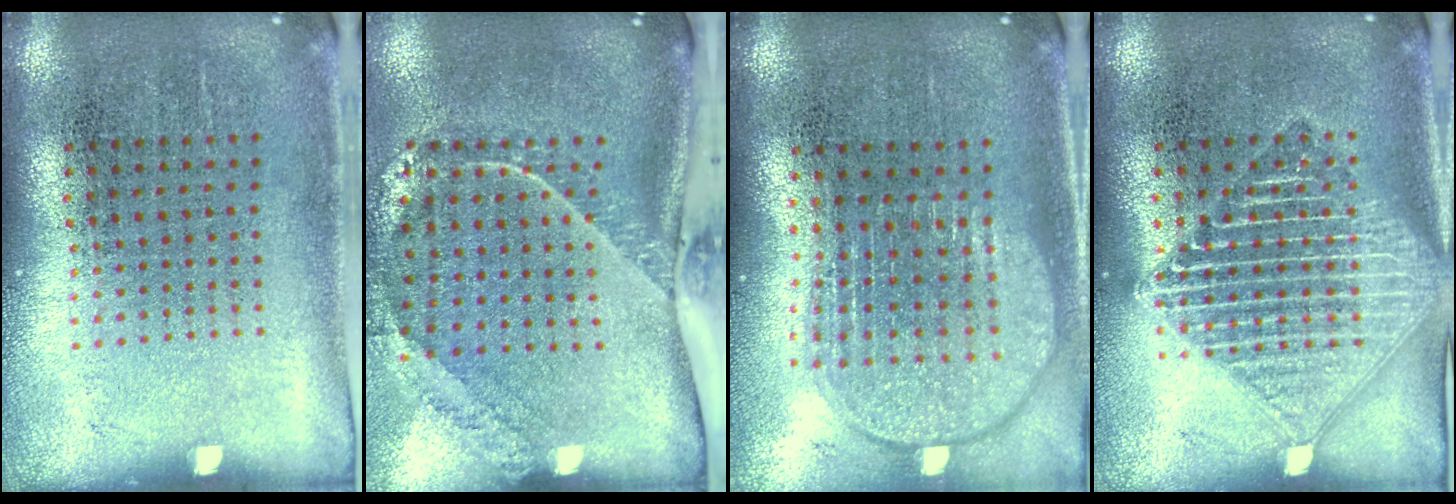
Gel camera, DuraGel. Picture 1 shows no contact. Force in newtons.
{"total": 2.6, "press": 1.7, "slide": 1.9}
{"total": 1.9, "press": 1.6, "slide": 1.0}
{"total": 3.0, "press": 3.0, "slide": 0.4}